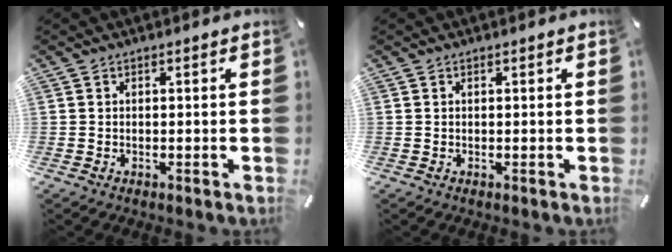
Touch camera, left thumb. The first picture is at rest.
{"total": 0.0}